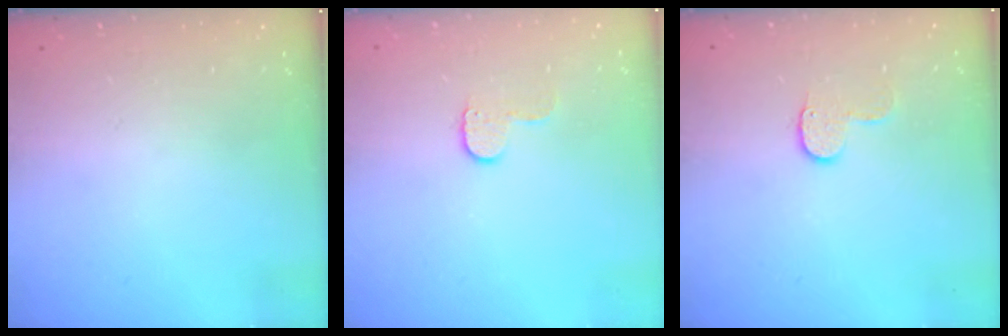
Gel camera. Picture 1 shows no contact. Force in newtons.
{"total": 5.1, "press": 5.0, "slide": 0.5}
{"total": 5.5, "press": 5.5, "slide": 0.6}